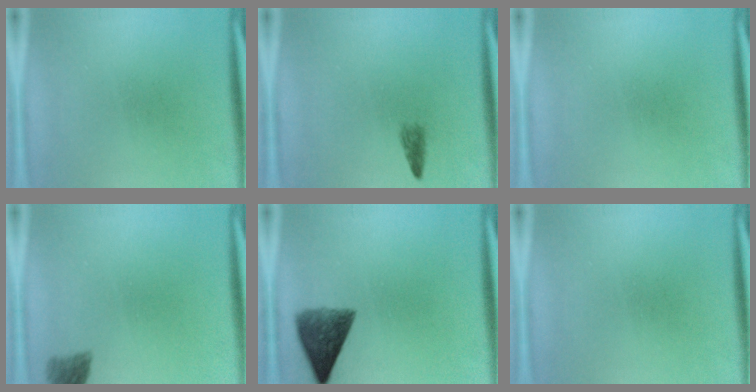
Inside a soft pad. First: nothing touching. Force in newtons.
{"total": 1.4}
{"total": 0.0}
{"total": 2.8}
{"total": 7.1}
{"total": 0.0}